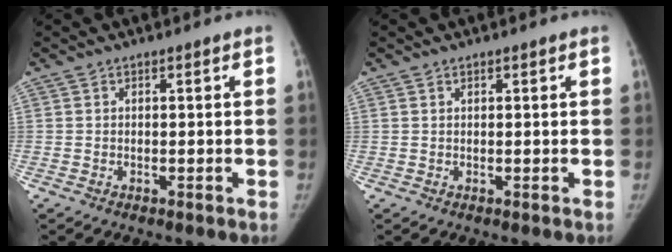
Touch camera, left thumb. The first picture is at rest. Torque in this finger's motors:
{"motor_torque": [1.45, 1.31, 1.17, -1.35, 0.54]}